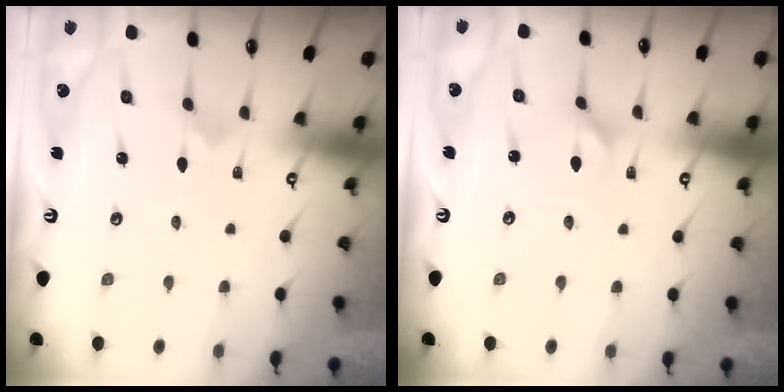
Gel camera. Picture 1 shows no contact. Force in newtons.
{"total": 1.7, "press": 1.6, "slide": 0.2}